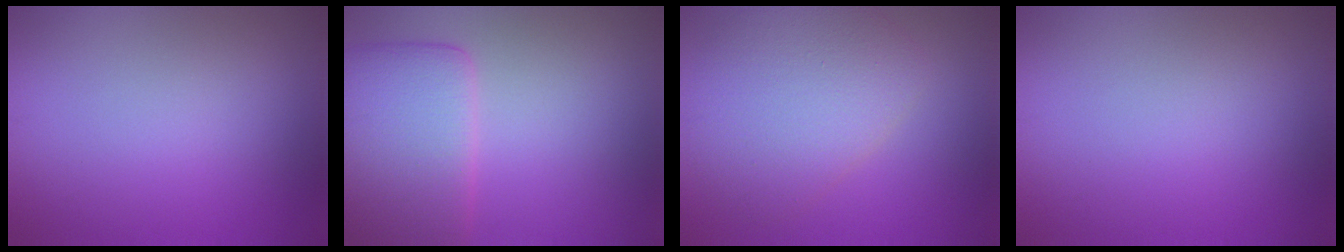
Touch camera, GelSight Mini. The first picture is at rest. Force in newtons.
{"total": 7.3, "press": 7.3, "slide": 0.4}
{"total": 5.5, "press": 5.5, "slide": 0.2}
{"total": 0.0}